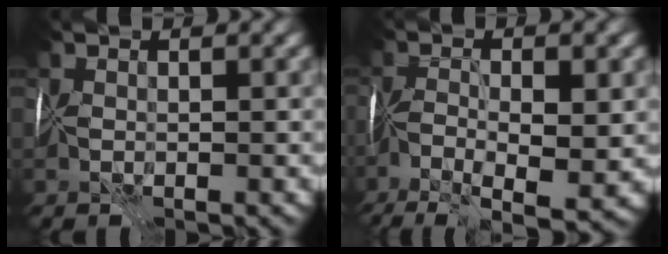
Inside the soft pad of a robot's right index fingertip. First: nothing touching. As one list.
[{"total": 8.1, "force": [-3.8, 2.2, 6.8], "torque": [-0.124, -0.017, -0.062]}]